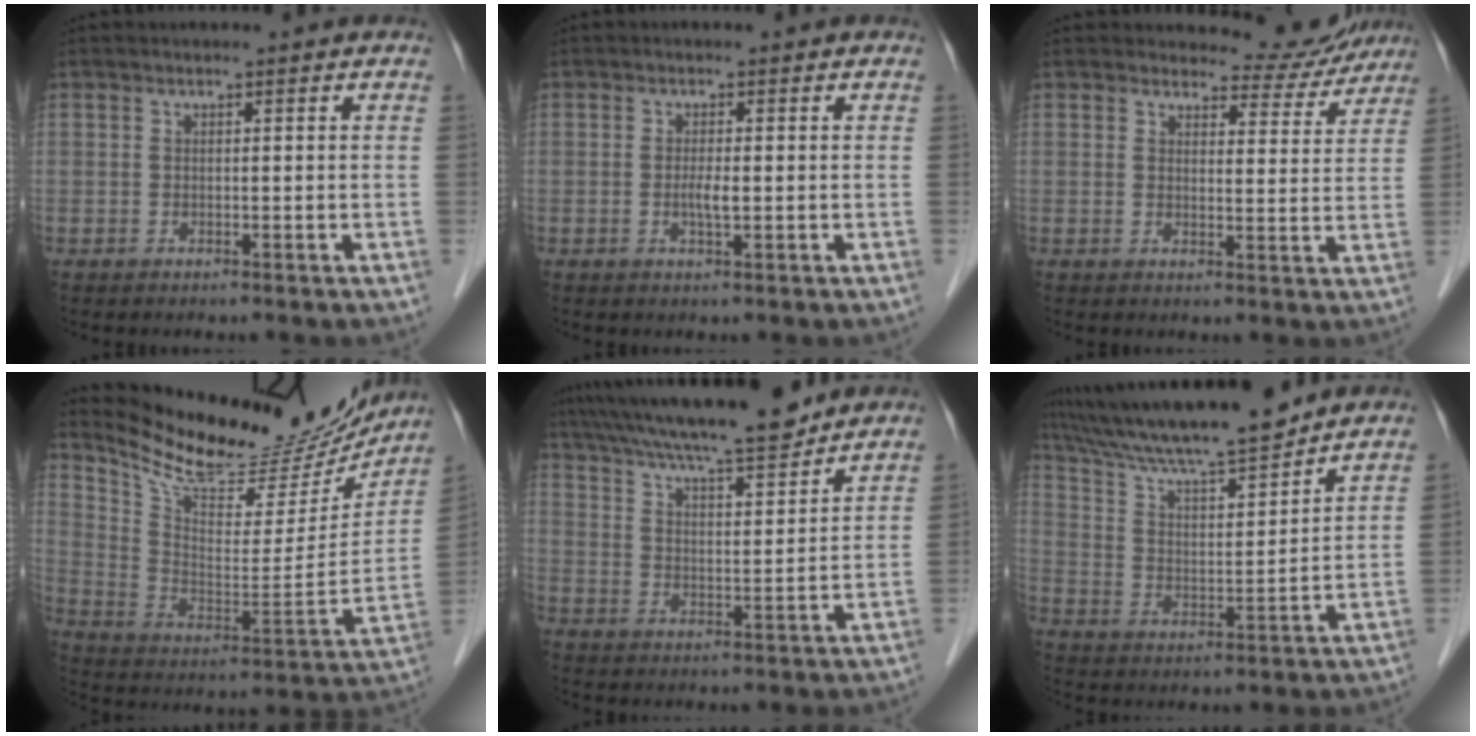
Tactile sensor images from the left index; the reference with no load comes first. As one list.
[{"total": 2.9, "force": [-2.4, 0.2, 1.7], "torque": [-0.032, -0.017, -0.045]}, {"total": 4.1, "force": [3.7, 1.7, -0.6], "torque": [0.022, -0.031, 0.019]}, {"total": 21.0, "force": [18.7, 5.7, 7.6], "torque": [-0.125, -0.055, 0.266]}, {"total": 15.3, "force": [13.0, 1.2, 7.9], "torque": [-0.134, 0.000, 0.198]}, {"total": 13.9, "force": [12.1, 0.4, 6.9], "torque": [-0.122, -0.010, 0.202]}]